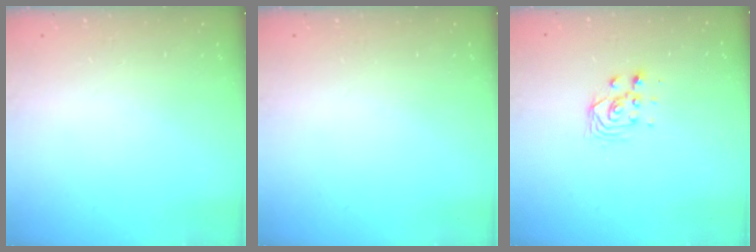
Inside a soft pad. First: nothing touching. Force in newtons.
{"total": 0.0}
{"total": 2.9, "press": 2.8, "slide": 0.8}